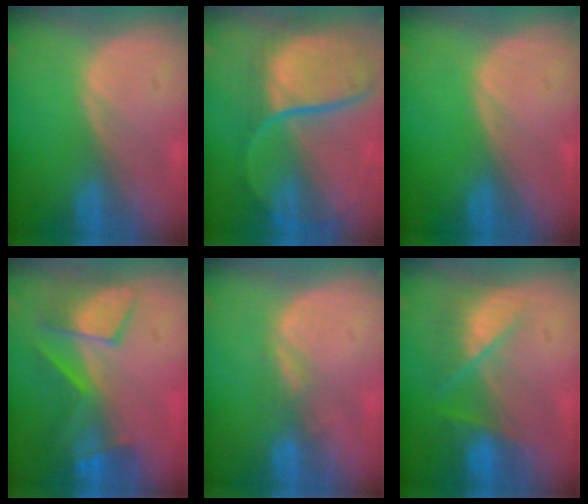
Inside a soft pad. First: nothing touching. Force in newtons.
{"total": 12.1, "press": 10.0, "slide": 6.8}
{"total": 0.0}
{"total": 8.0, "press": 7.4, "slide": 2.9}
{"total": 2.7, "press": 2.1, "slide": 1.7}
{"total": 7.1, "press": 6.3, "slide": 3.2}